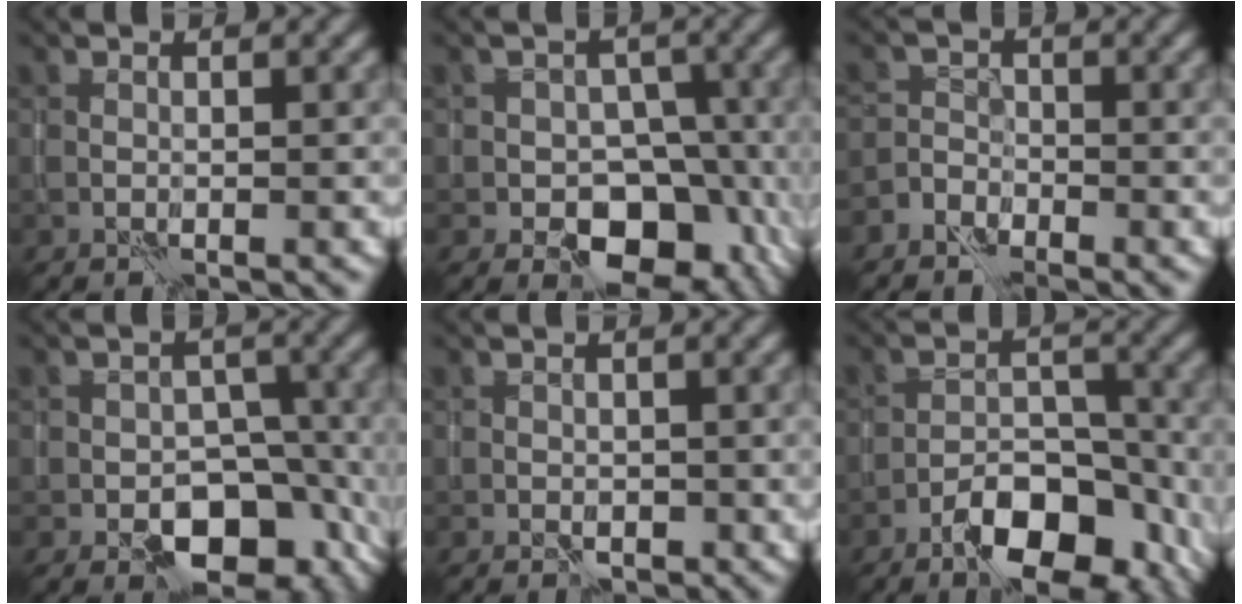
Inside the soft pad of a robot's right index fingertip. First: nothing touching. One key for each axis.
{"total": 8.5, "fx": -3.8, "fy": 5.9, "fz": 4.8, "tx": -0.028, "ty": 0.010, "tz": -0.059}
{"total": 2.0, "fx": -1.7, "fy": 1.0, "fz": 0.0, "tx": 0.012, "ty": 0.009, "tz": -0.046}
{"total": 9.0, "fx": -4.0, "fy": 5.6, "fz": 5.7, "tx": -0.051, "ty": -0.008, "tz": -0.058}
{"total": 0.9, "fx": -0.3, "fy": 0.7, "fz": 0.4, "tx": -0.002, "ty": -0.004, "tz": -0.007}
{"total": 7.4, "fx": -4.8, "fy": 3.2, "fz": 4.6, "tx": -0.057, "ty": 0.012, "tz": -0.082}